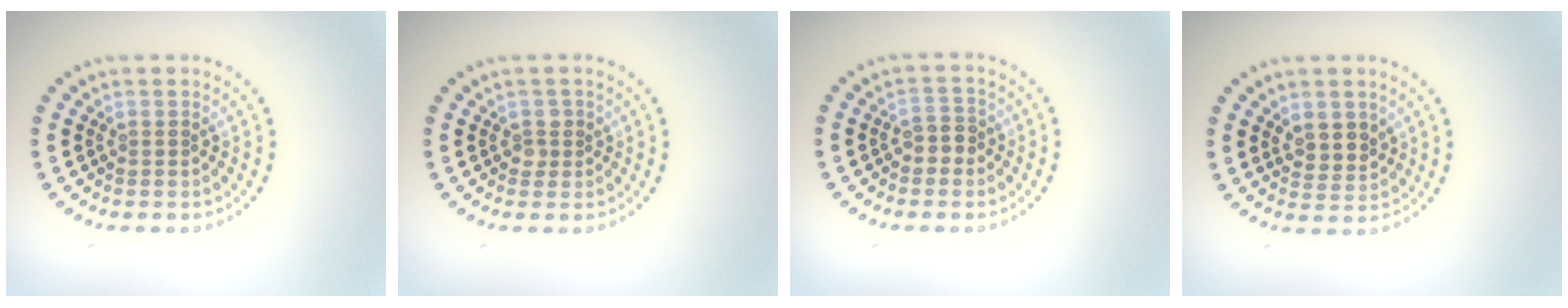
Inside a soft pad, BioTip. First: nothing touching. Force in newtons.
{"total": 1.1, "press": 1.1, "slide": 0.3}
{"total": 1.9, "press": 1.8, "slide": 0.7}
{"total": 2.5, "press": 2.3, "slide": 1.1}